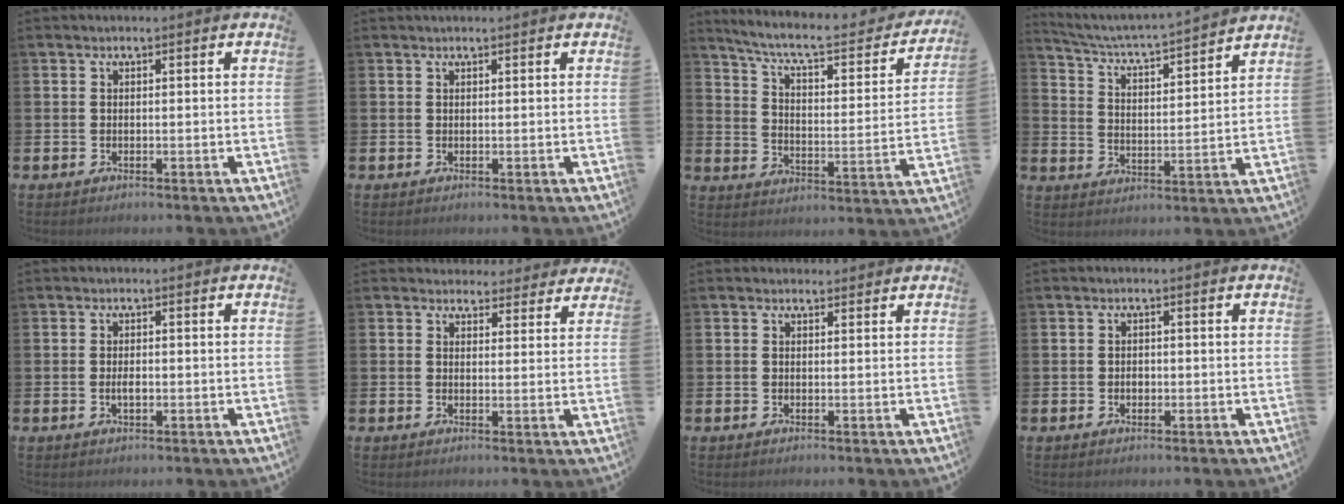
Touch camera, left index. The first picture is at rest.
{"total": 0.6, "force": [0.6, 0.0, 0.1], "torque": [0.008, -0.002, 0.008]}
{"total": 7.7, "force": [6.6, 1.7, 3.6], "torque": [-0.093, -0.045, 0.105]}
{"total": 4.8, "force": [4.6, -0.2, 1.3], "torque": [-0.048, -0.046, 0.073]}
{"total": 1.6, "force": [-0.2, 0.8, 1.4], "torque": [-0.020, 0.000, -0.006]}
{"total": 3.8, "force": [3.4, 1.5, 0.0], "torque": [0.000, -0.018, 0.061]}
{"total": 1.2, "force": [1.0, 0.6, 0.1], "torque": [0.015, -0.001, 0.015]}
{"total": 1.1, "force": [-0.2, 0.9, 0.6], "torque": [0.002, 0.000, -0.008]}